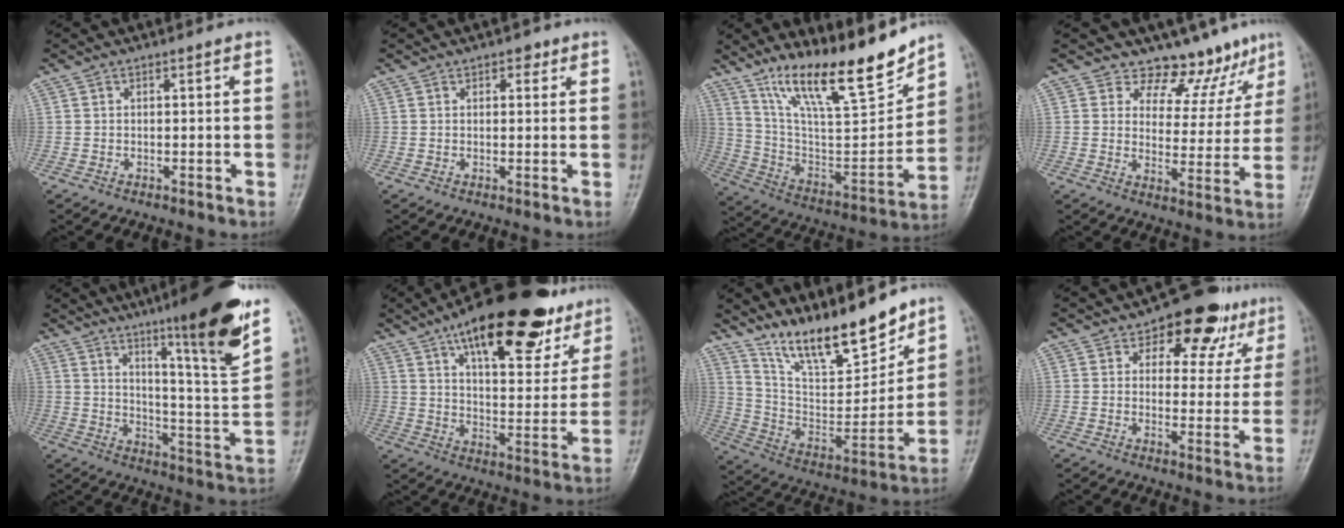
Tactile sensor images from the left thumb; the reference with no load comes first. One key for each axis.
{"total": 1.9, "fx": 1.1, "fy": 1.2, "fz": 1.0, "tx": 0.000, "ty": -0.002, "tz": 0.011}
{"total": 21.9, "fx": 16.4, "fy": 4.7, "fz": 13.6, "tx": -0.189, "ty": -0.086, "tz": 0.290}
{"total": 10.2, "fx": 8.5, "fy": 5.2, "fz": 2.1, "tx": 0.014, "ty": -0.066, "tz": 0.111}
{"total": 19.0, "fx": 11.9, "fy": 1.5, "fz": 14.8, "tx": -0.191, "ty": -0.067, "tz": 0.183}
{"total": 25.7, "fx": 16.4, "fy": 10.1, "fz": 17.0, "tx": -0.209, "ty": -0.040, "tz": 0.245}
{"total": 18.7, "fx": 14.7, "fy": 5.2, "fz": 10.3, "tx": -0.127, "ty": -0.088, "tz": 0.268}
{"total": 12.1, "fx": 7.2, "fy": 7.2, "fz": 6.6, "tx": -0.025, "ty": -0.028, "tz": 0.091}